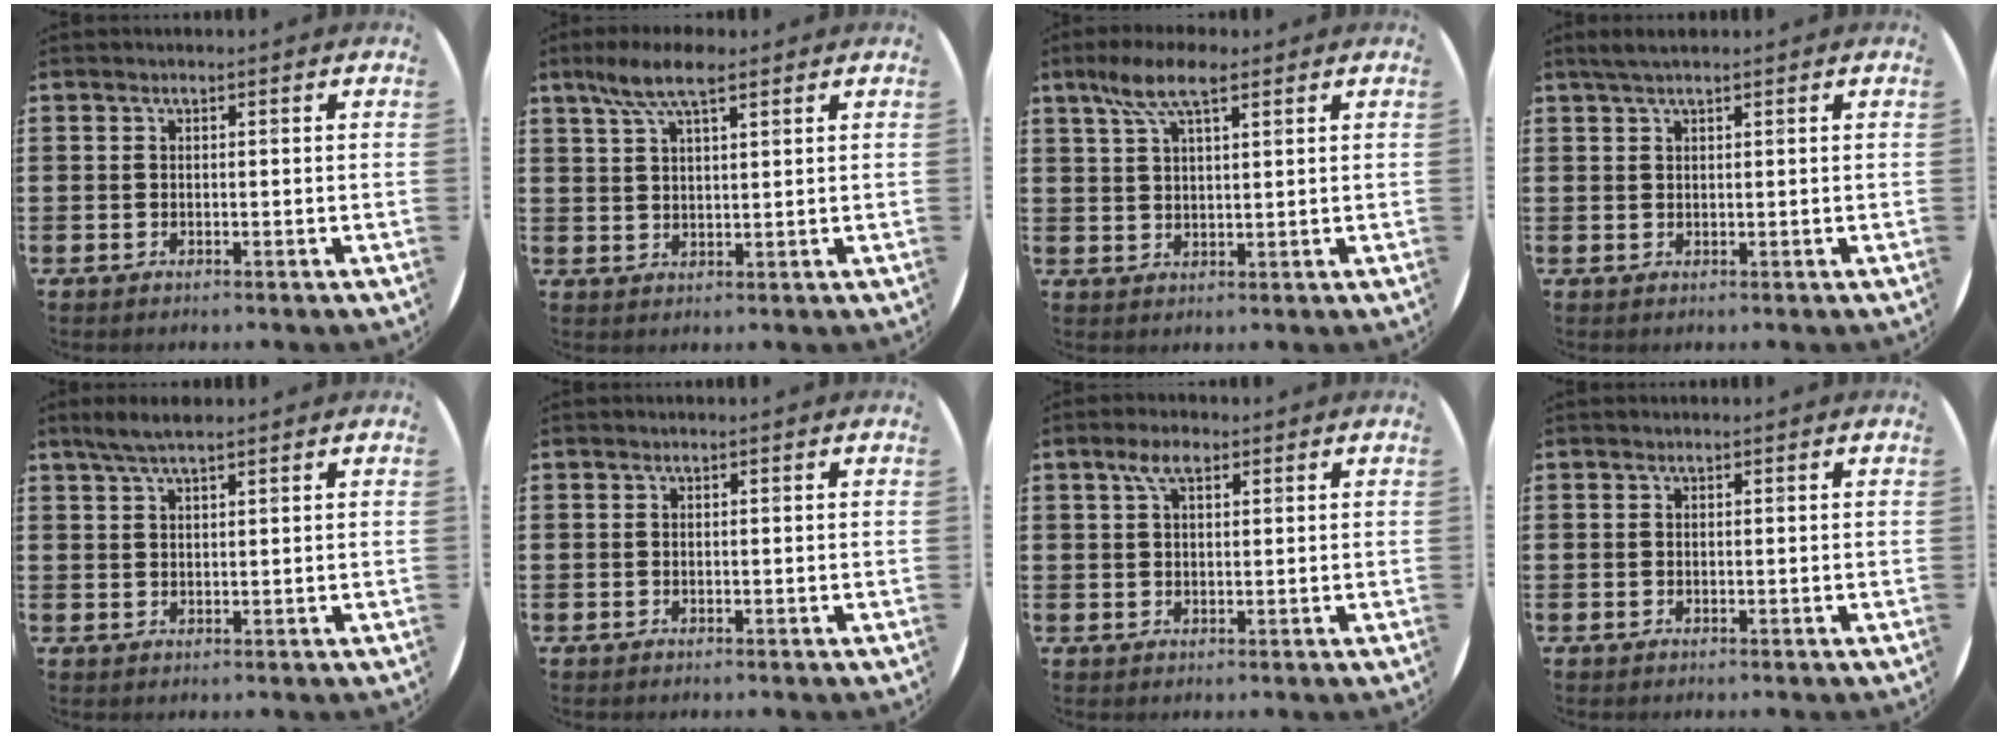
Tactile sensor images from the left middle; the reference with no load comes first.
{"total": 6.8, "force": [4.5, 2.0, 4.6], "torque": [-0.093, 0.002, 0.079]}
{"total": 7.3, "force": [4.5, 2.3, 5.2], "torque": [-0.105, 0.006, 0.078]}
{"total": 1.7, "force": [1.3, 0.1, 1.0], "torque": [-0.021, 0.003, 0.024]}
{"total": 3.3, "force": [2.6, 0.5, 1.9], "torque": [-0.042, 0.004, 0.047]}
{"total": 0.0}
{"total": 4.0, "force": [2.3, 1.7, 2.7], "torque": [-0.052, 0.006, 0.039]}
{"total": 0.0}